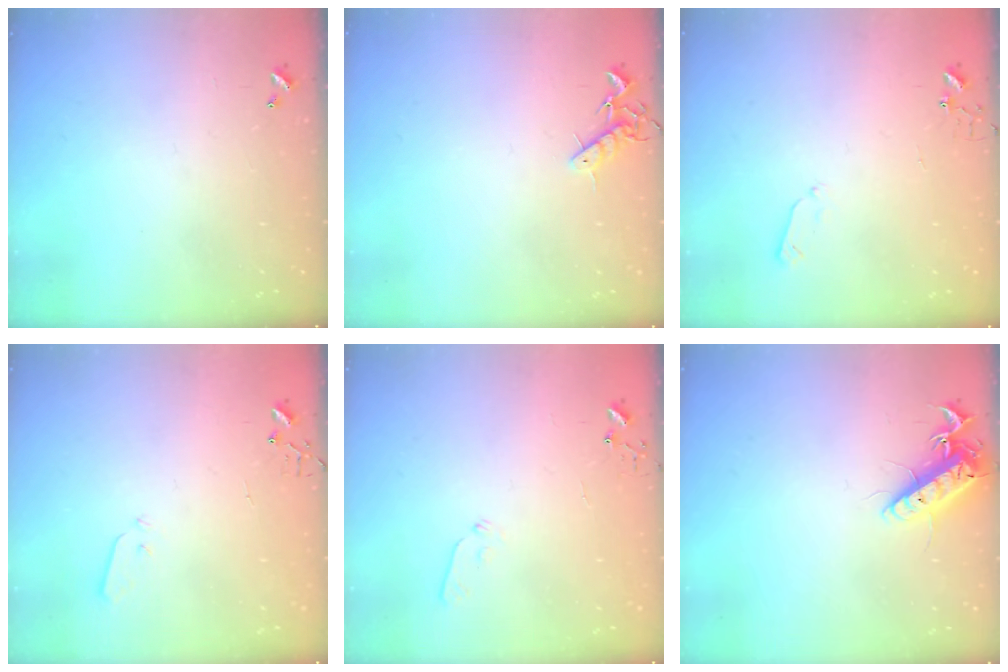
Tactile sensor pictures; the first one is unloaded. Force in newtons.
{"total": 7.4, "press": 7.4, "slide": 0.9}
{"total": 3.3, "press": 3.2, "slide": 0.6}
{"total": 3.0, "press": 2.9, "slide": 0.7}
{"total": 4.8, "press": 4.7, "slide": 1.0}
{"total": 14.2, "press": 14.2, "slide": 1.4}